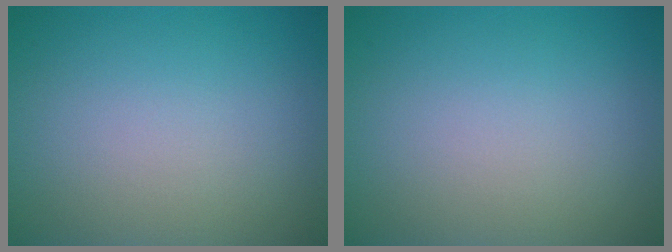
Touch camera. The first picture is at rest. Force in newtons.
{"total": 0.0}